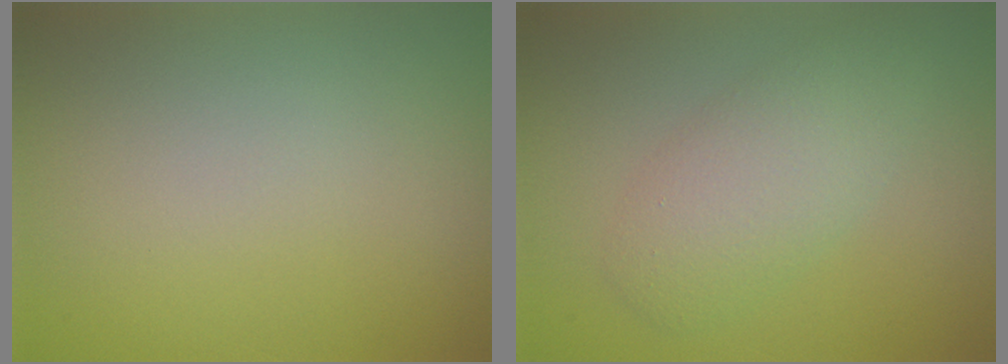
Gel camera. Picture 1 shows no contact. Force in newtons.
{"total": 4.1, "press": 4.1, "slide": 0.1}